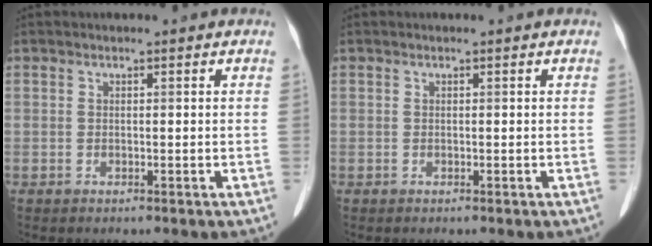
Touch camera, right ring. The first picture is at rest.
{"total": 0.0}